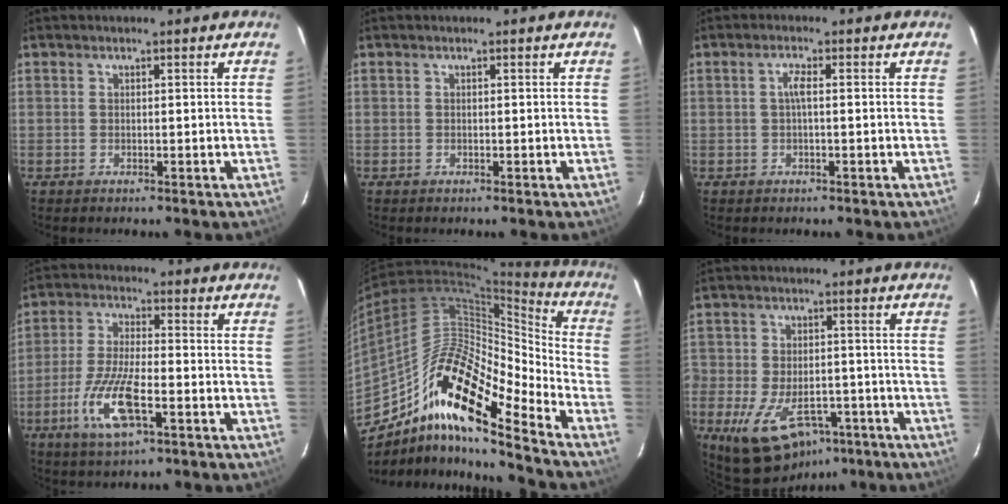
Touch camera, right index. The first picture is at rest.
{"total": 0.0}
{"total": 1.9, "force": [0.0, 0.2, 1.9], "torque": [-0.038, 0.005, -0.003]}
{"total": 11.5, "force": [-4.8, 3.5, 9.8], "torque": [-0.212, -0.010, -0.093]}
{"total": 18.7, "force": [-11.9, 4.0, 13.9], "torque": [-0.233, -0.003, -0.229]}
{"total": 14.8, "force": [-8.1, 9.2, 8.4], "torque": [-0.192, -0.011, -0.117]}